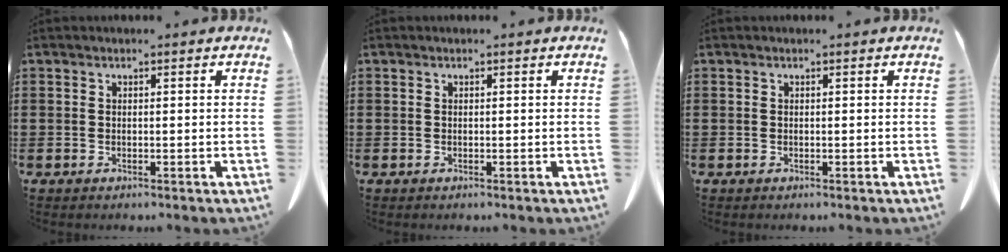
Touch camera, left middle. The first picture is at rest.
{"total": 0.0}
{"total": 0.0}